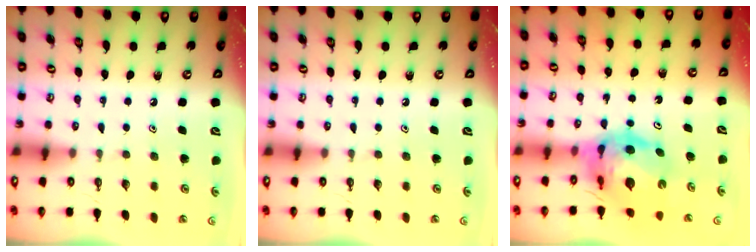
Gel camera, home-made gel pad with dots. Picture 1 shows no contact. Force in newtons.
{"total": 0.0}
{"total": 12.1, "press": 12.0, "slide": 1.5}